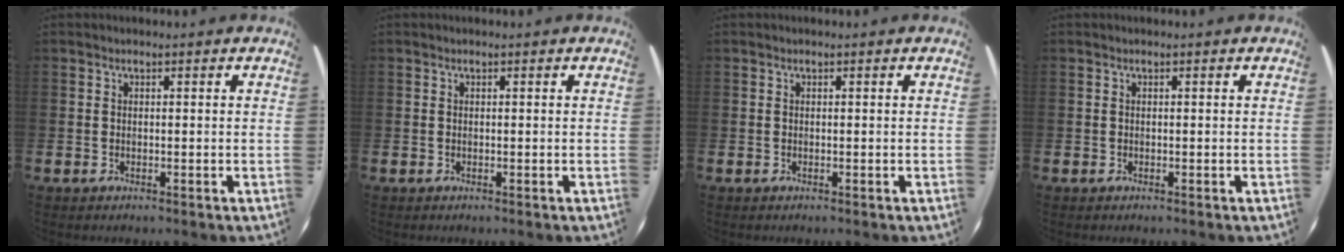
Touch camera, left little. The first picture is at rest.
{"total": 0.0}
{"total": 0.0}
{"total": 0.0}